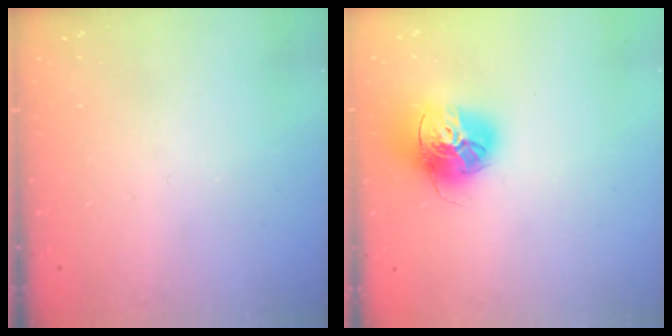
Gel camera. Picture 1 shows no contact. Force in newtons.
{"total": 16.8, "press": 16.7, "slide": 1.5}